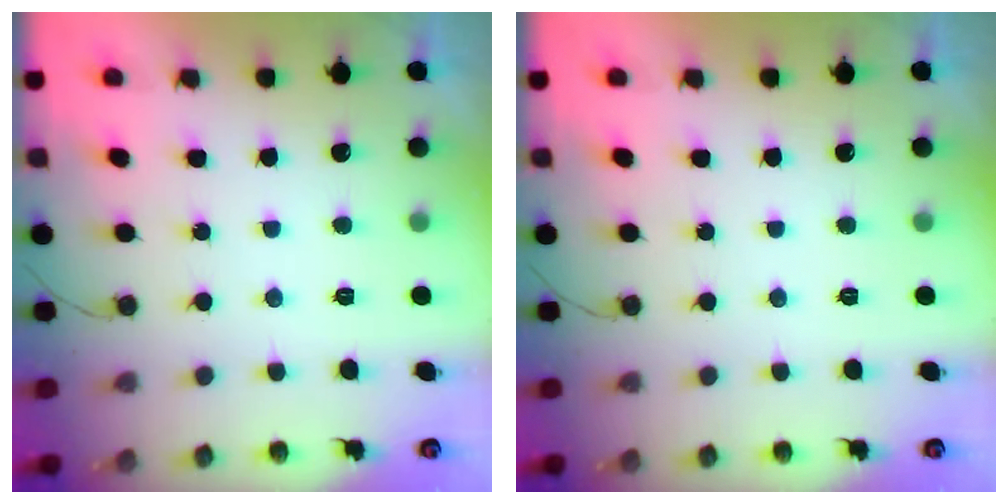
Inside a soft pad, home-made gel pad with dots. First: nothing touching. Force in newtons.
{"total": 0.0}